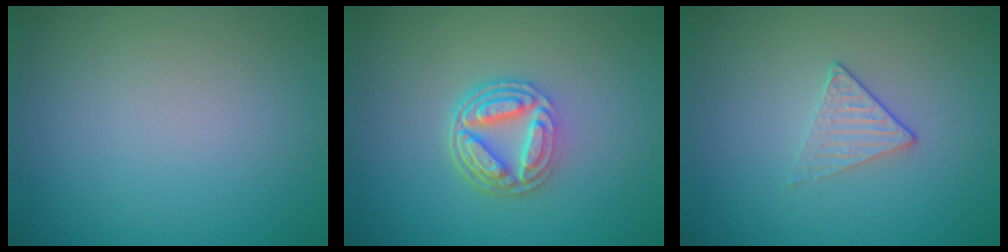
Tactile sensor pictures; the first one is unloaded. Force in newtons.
{"total": 5.0, "press": 3.5, "slide": 3.5}
{"total": 1.4, "press": 1.1, "slide": 0.9}